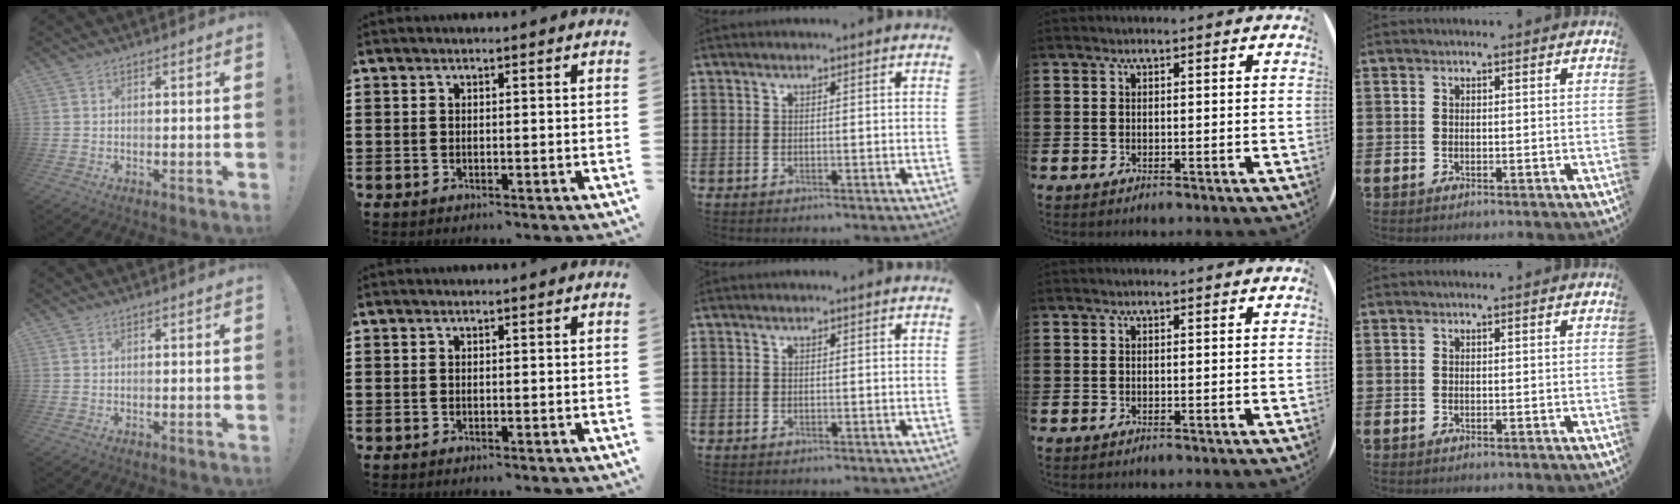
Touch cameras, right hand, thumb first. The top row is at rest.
{}